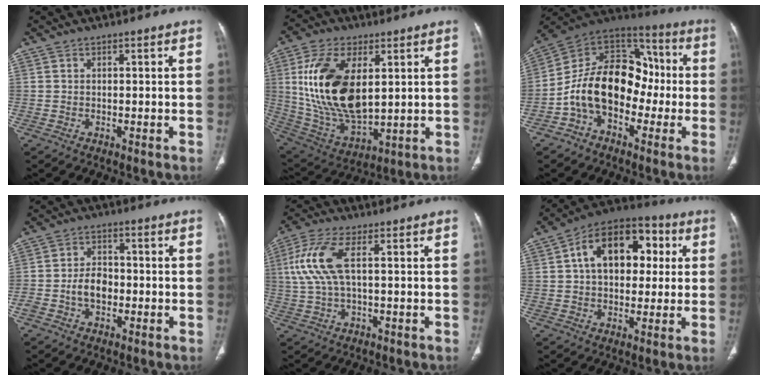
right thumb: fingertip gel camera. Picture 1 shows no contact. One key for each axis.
{"total": 20.5, "fx": 4.3, "fy": 10.7, "fz": 16.9, "tx": -0.325, "ty": -0.023, "tz": 0.090}
{"total": 17.6, "fx": -3.6, "fy": 12.2, "fz": 12.2, "tx": -0.172, "ty": 0.064, "tz": -0.074}
{"total": 5.6, "fx": -1.4, "fy": 3.9, "fz": 3.8, "tx": -0.060, "ty": 0.020, "tz": -0.029}
{"total": 9.1, "fx": 1.8, "fy": 3.2, "fz": 8.3, "tx": -0.216, "ty": 0.013, "tz": 0.036}
{"total": 17.5, "fx": 3.7, "fy": 11.4, "fz": 12.7, "tx": -0.162, "ty": 0.023, "tz": 0.051}